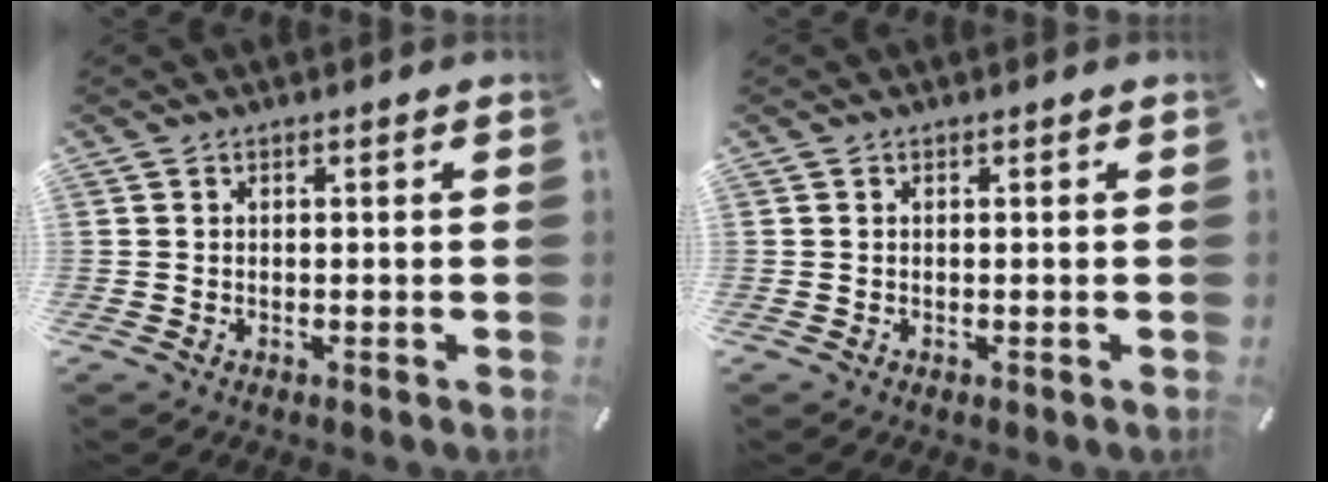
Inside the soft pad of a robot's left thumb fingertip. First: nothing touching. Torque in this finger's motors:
{"motor_torque": [-0.07, 0.03, 0.04, -0.06, 0.00]}